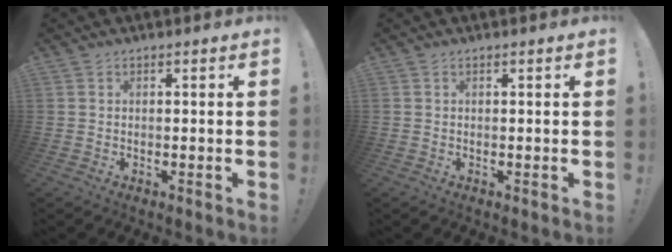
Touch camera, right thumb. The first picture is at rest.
{"total": 0.0}